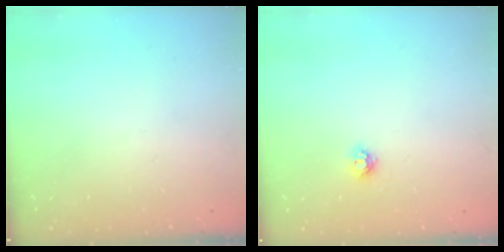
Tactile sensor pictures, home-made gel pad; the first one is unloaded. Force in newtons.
{"total": 4.3, "press": 4.3, "slide": 0.6}